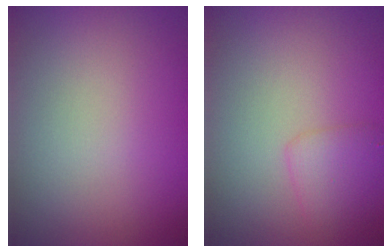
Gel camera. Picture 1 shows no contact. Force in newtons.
{"total": 2.0, "press": 2.0, "slide": 0.0}